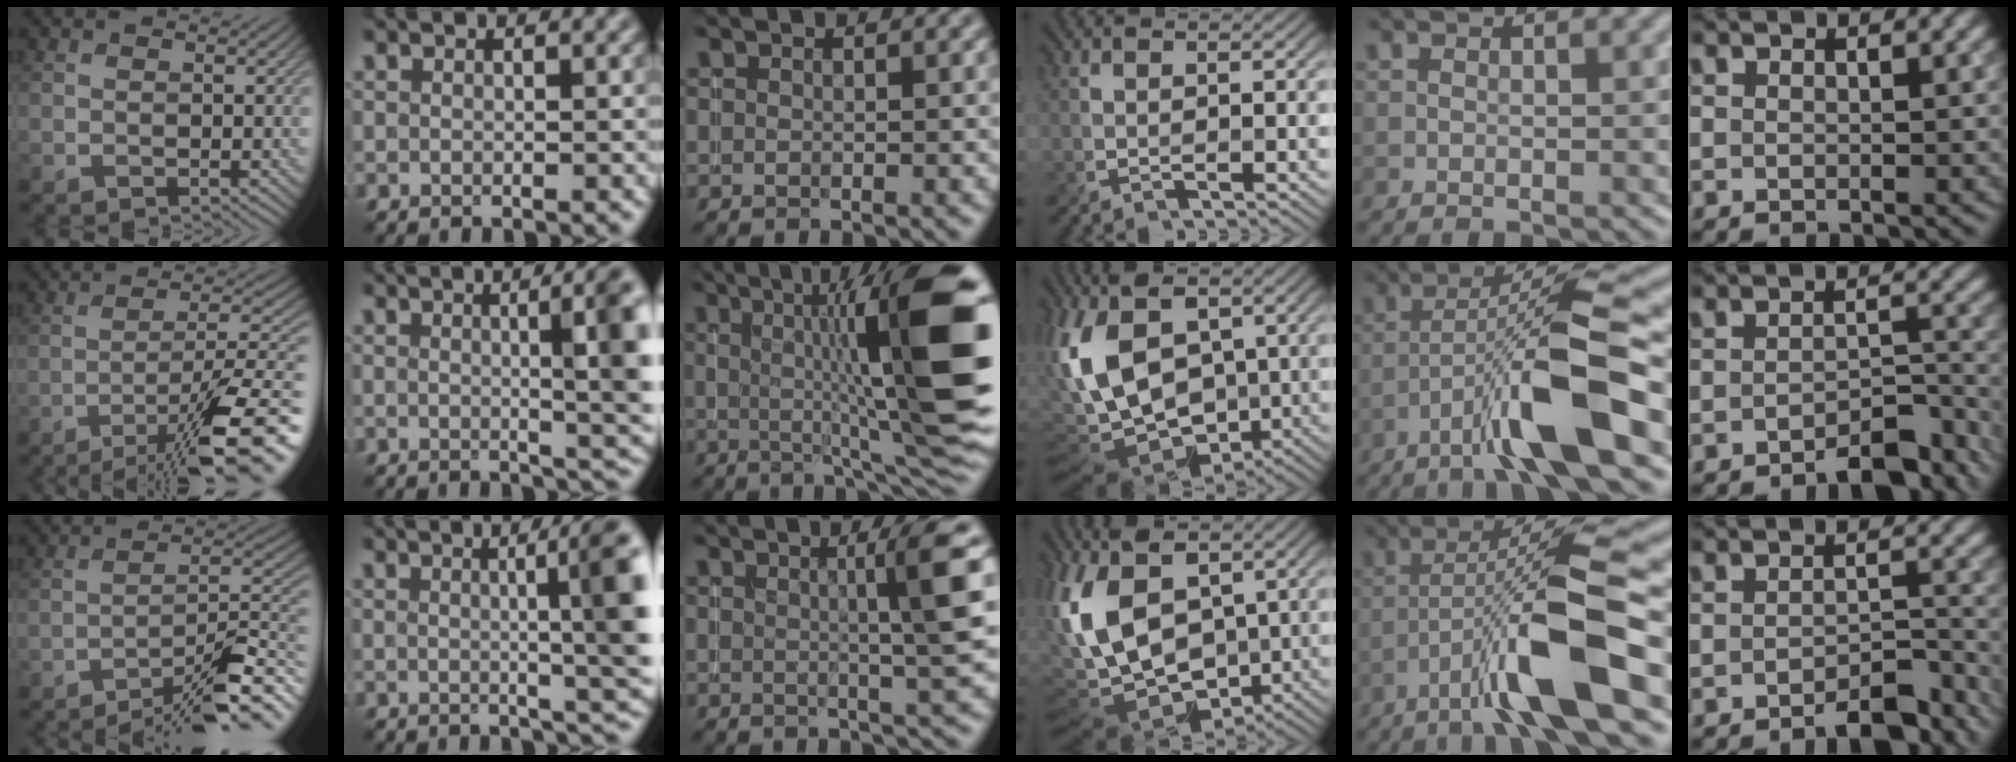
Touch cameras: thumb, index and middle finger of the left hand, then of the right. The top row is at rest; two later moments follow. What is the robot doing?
{"motion": "insert", "object": "backpack"}